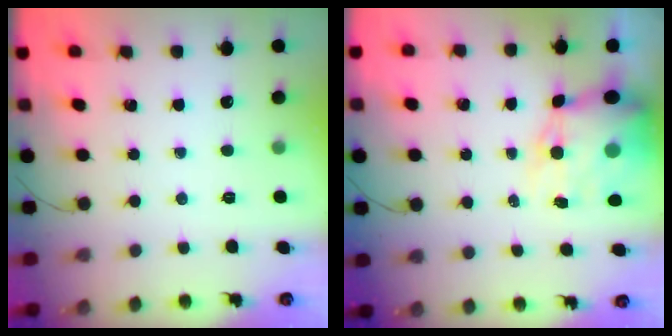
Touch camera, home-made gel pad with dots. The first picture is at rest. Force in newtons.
{"total": 13.3, "press": 12.9, "slide": 3.3}